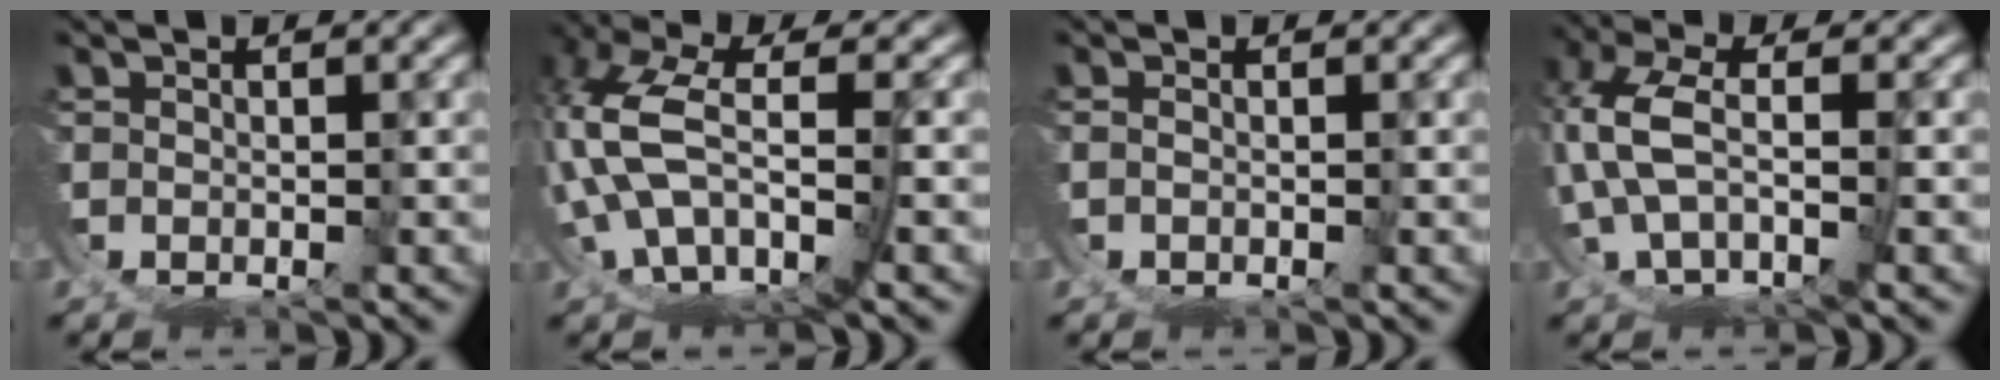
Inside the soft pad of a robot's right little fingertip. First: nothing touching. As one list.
[{"total": 8.3, "force": [-0.9, 5.6, 6.1], "torque": [-0.156, -0.026, -0.005]}, {"total": 1.0, "force": [0.0, -1.0, 0.3], "torque": [0.001, 0.001, 0.000]}, {"total": 4.6, "force": [0.1, 1.7, 4.3], "torque": [-0.100, -0.005, 0.009]}]